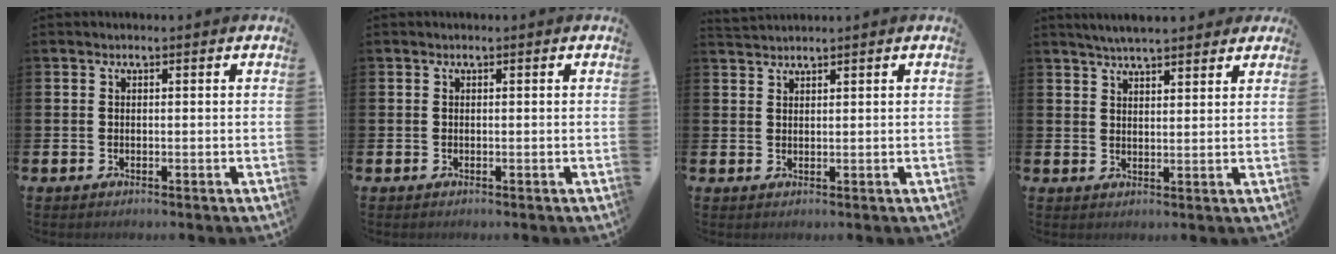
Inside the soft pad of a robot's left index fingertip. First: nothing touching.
{"total": 0.0}
{"total": 1.6, "force": [1.6, 0.1, 0.0], "torque": [0.001, -0.004, 0.029]}
{"total": 4.5, "force": [4.3, 0.7, 1.2], "torque": [-0.023, -0.015, 0.077]}